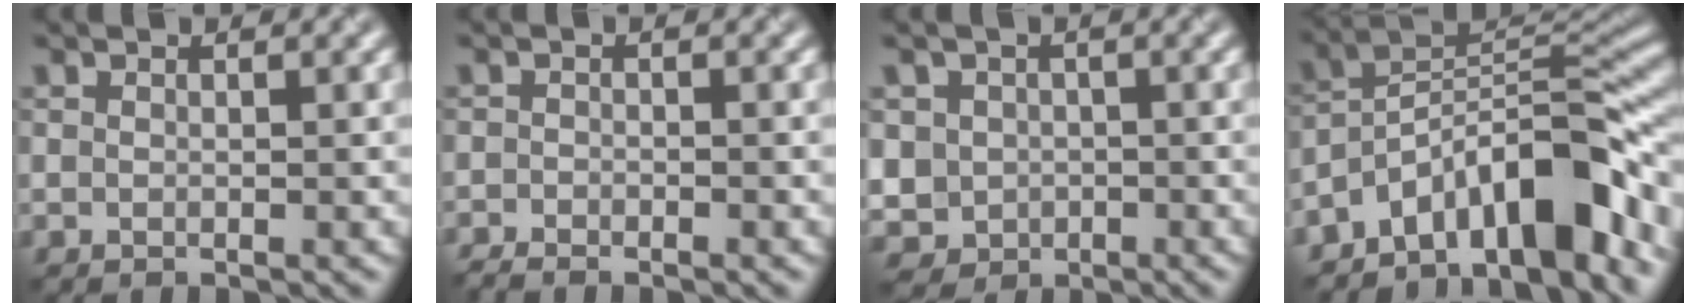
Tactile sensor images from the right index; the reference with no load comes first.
{"total": 1.5, "force": [-1.5, 0.0, 0.3], "torque": [-0.010, -0.004, -0.034]}
{"total": 3.8, "force": [-0.7, 3.7, 0.7], "torque": [-0.006, -0.003, -0.018]}
{"total": 9.9, "force": [-6.6, 3.4, 6.5], "torque": [-0.079, 0.016, -0.127]}